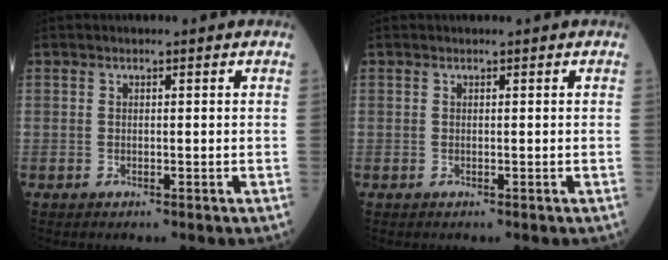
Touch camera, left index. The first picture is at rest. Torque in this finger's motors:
{"motor_torque": [0.00, 0.00, 0.00, 0.00]}